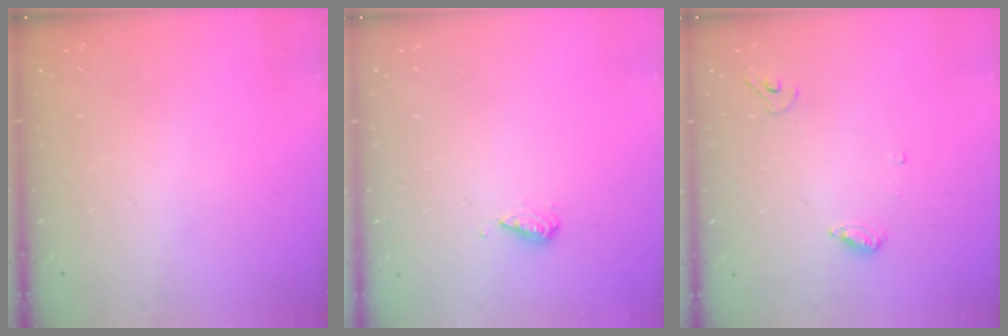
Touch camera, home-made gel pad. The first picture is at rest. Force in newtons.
{"total": 5.2, "press": 5.2, "slide": 0.5}
{"total": 5.9, "press": 5.9, "slide": 0.6}